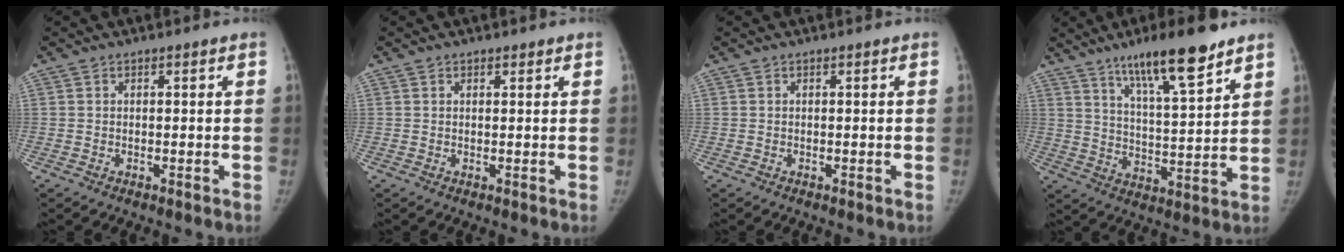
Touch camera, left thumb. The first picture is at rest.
{"total": 0.7, "force": [0.5, 0.4, 0.1], "torque": [0.005, -0.004, 0.005]}
{"total": 0.0}
{"total": 14.6, "force": [9.8, 2.6, 10.5], "torque": [-0.159, -0.053, 0.167]}